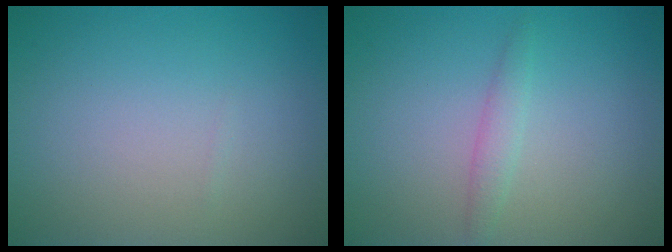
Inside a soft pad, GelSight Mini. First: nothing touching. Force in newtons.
{"total": 1.4, "press": 1.4, "slide": 0.1}